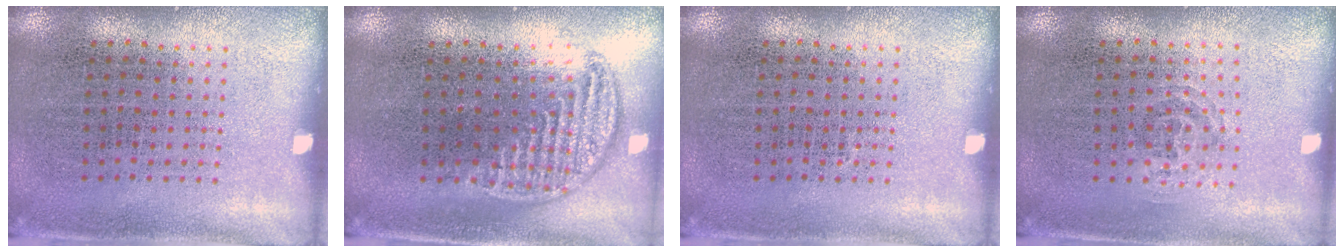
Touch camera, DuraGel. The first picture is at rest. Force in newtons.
{"total": 1.0, "press": 1.0, "slide": 0.4}
{"total": 0.0}
{"total": 0.9, "press": 0.6, "slide": 0.7}